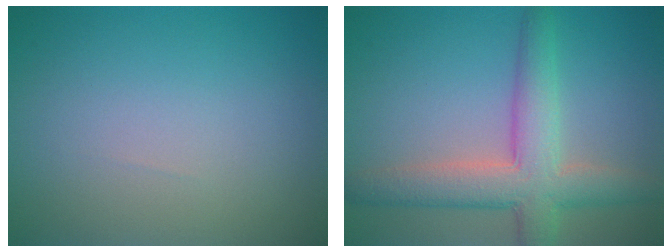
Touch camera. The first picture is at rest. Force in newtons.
{"total": 6.1, "press": 6.1, "slide": 0.3}